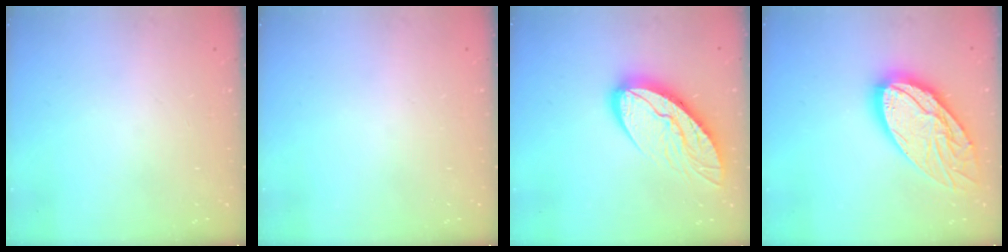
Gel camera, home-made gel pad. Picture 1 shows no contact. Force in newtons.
{"total": 0.0}
{"total": 13.5, "press": 13.5, "slide": 1.1}
{"total": 24.2, "press": 24.1, "slide": 2.4}